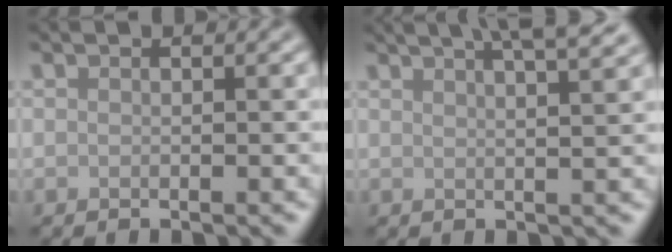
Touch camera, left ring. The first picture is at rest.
{"total": 7.8, "force": [5.3, 2.7, 5.1], "torque": [-0.034, 0.046, 0.041]}